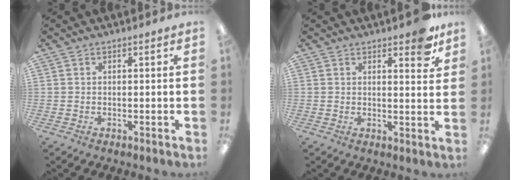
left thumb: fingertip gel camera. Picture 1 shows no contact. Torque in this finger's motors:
{"motor_torque": [0.87, 0.59, 0.57, -0.62, 0.01]}